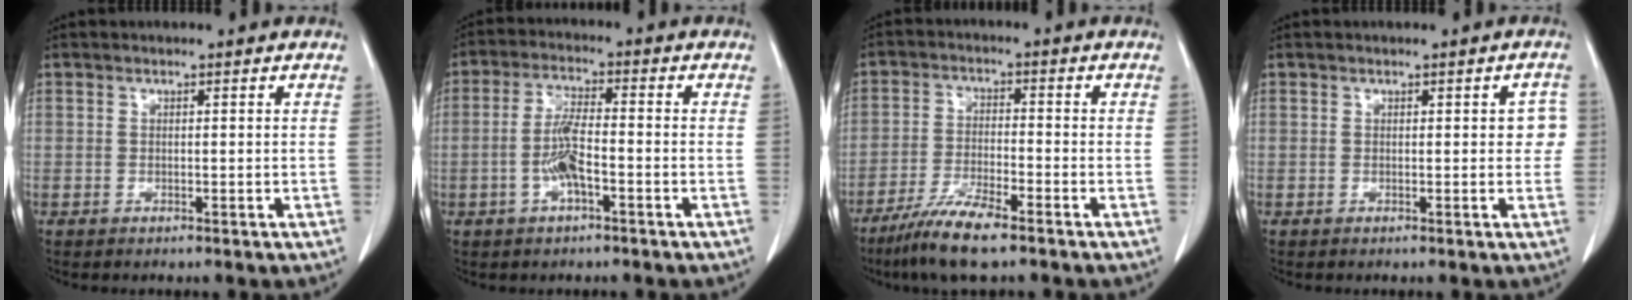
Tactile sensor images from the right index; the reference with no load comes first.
{"total": 5.8, "force": [-1.8, 1.2, 5.3], "torque": [-0.118, 0.007, -0.035]}
{"total": 8.0, "force": [-5.9, 0.8, 5.4], "torque": [-0.109, -0.021, -0.112]}
{"total": 2.7, "force": [0.3, 1.4, 2.3], "torque": [-0.011, 0.011, 0.001]}